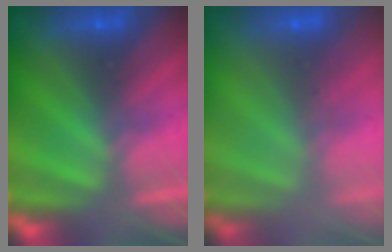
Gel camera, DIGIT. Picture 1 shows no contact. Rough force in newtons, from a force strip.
{"total": 2.5}